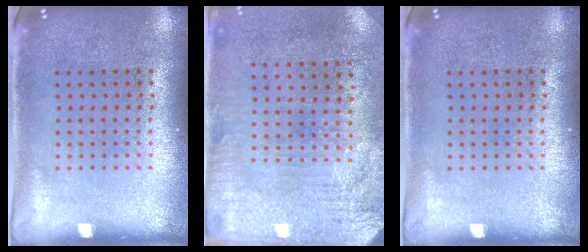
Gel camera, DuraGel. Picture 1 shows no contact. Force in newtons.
{"total": 3.4, "press": 2.8, "slide": 1.9}
{"total": 0.0}